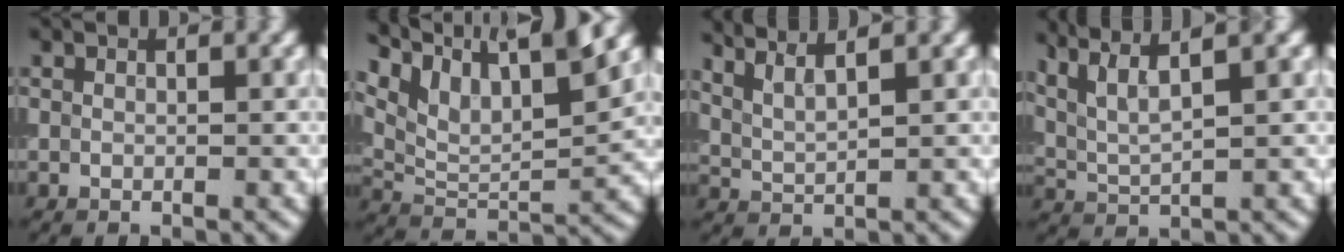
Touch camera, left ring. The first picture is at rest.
{"total": 10.1, "force": [7.0, 3.2, 6.6], "torque": [-0.126, 0.009, 0.130]}
{"total": 4.4, "force": [3.4, 1.2, 2.5], "torque": [-0.032, 0.020, 0.042]}
{"total": 6.6, "force": [4.4, 1.5, 4.7], "torque": [-0.087, 0.021, 0.065]}